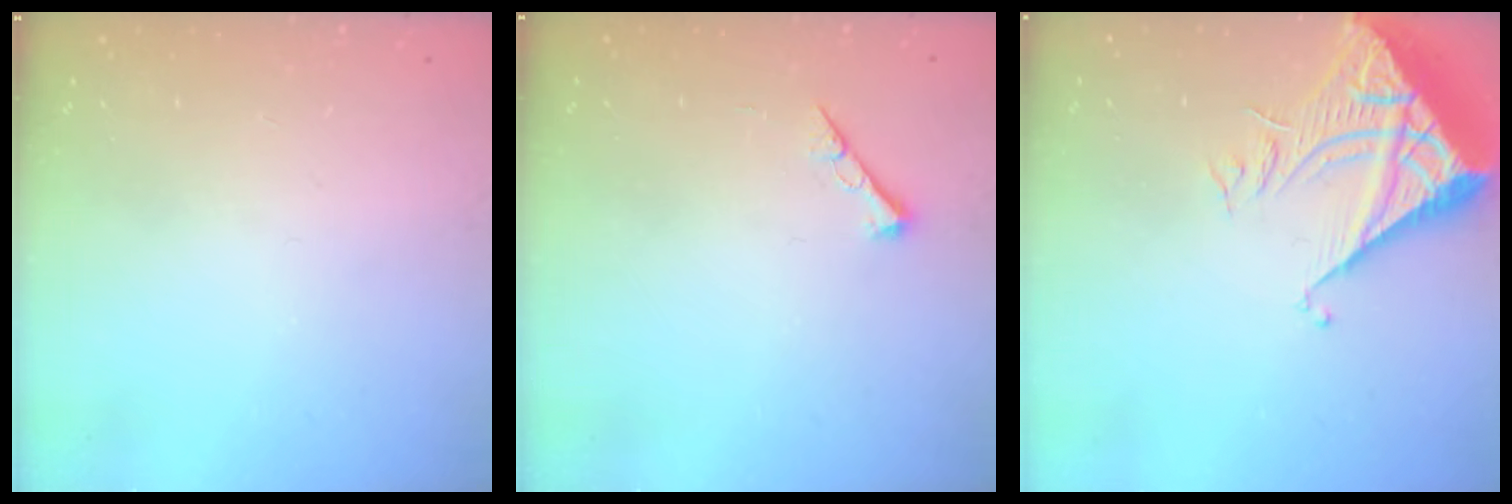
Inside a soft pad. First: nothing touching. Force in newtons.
{"total": 4.3, "press": 4.3, "slide": 0.5}
{"total": 8.4, "press": 8.4, "slide": 1.0}